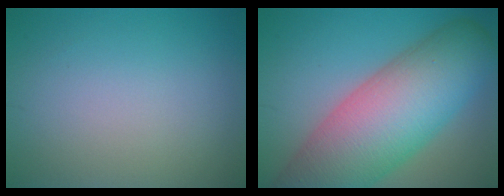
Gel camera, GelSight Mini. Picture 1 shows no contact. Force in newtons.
{"total": 13.3, "press": 13.3, "slide": 0.6}